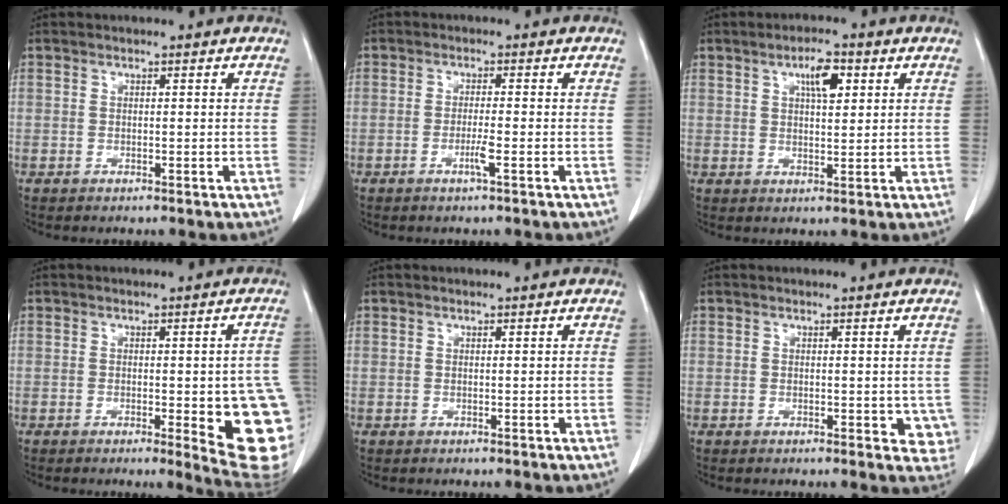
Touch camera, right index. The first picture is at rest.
{"total": 2.5, "force": [-1.1, -0.3, 2.2], "torque": [-0.045, -0.004, -0.021]}
{"total": 4.8, "force": [2.1, 1.6, 4.1], "torque": [-0.070, 0.003, 0.035]}
{"total": 13.5, "force": [-2.6, 2.7, 13.0], "torque": [-0.103, 0.001, -0.018]}
{"total": 0.0}
{"total": 4.3, "force": [-0.4, 2.4, 3.5], "torque": [-0.016, -0.005, -0.005]}